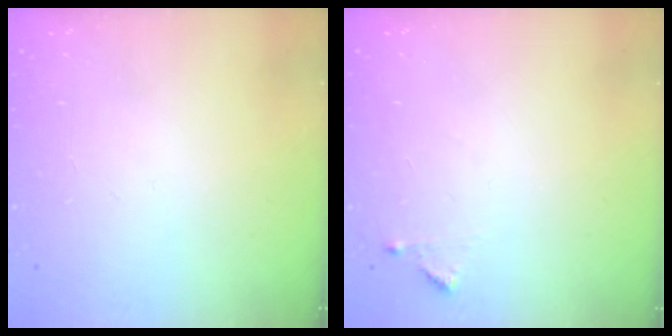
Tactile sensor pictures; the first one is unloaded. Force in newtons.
{"total": 4.4, "press": 4.3, "slide": 0.4}